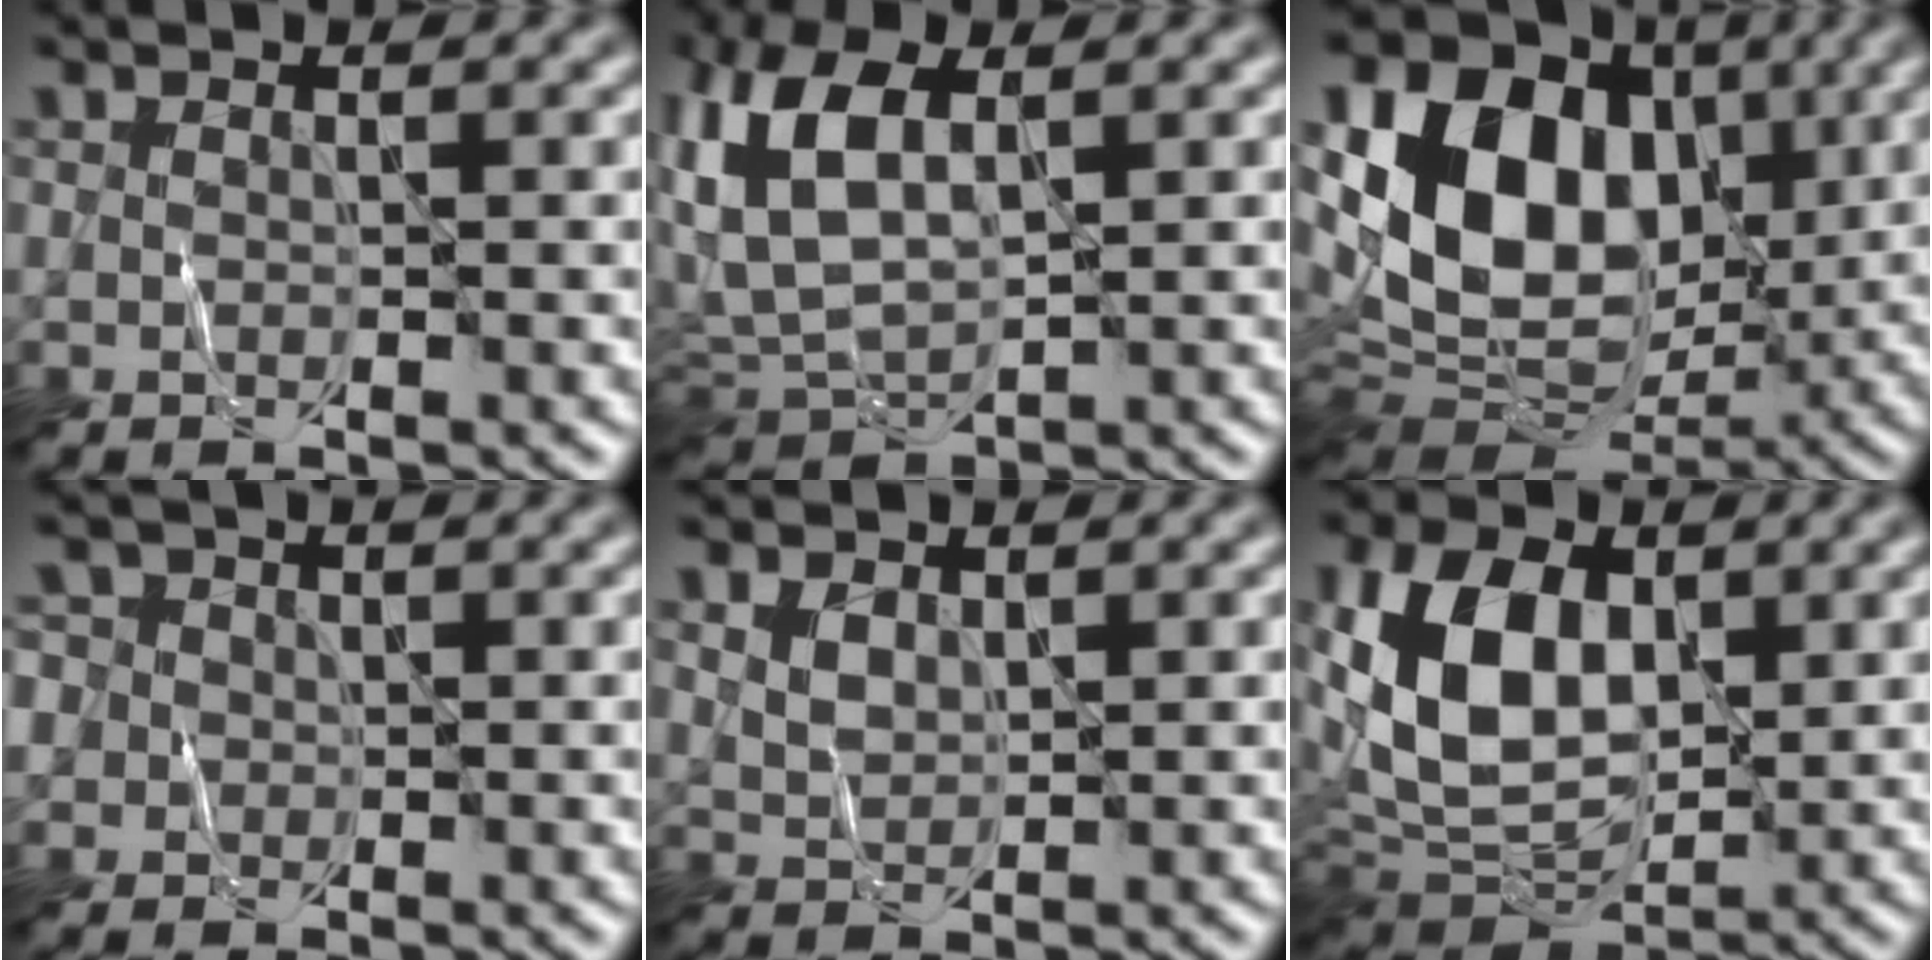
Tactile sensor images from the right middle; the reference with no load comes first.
{"total": 8.0, "force": [2.1, 4.4, 6.4], "torque": [-0.152, 0.014, 0.033]}
{"total": 15.6, "force": [3.4, 11.1, 10.4], "torque": [-0.186, 0.024, 0.053]}
{"total": 4.5, "force": [0.9, 4.2, 1.5], "torque": [-0.027, 0.039, -0.009]}
{"total": 1.8, "force": [0.9, 1.2, 0.9], "torque": [-0.021, 0.001, 0.022]}
{"total": 10.4, "force": [1.8, 6.9, 7.6], "torque": [-0.176, 0.001, 0.032]}